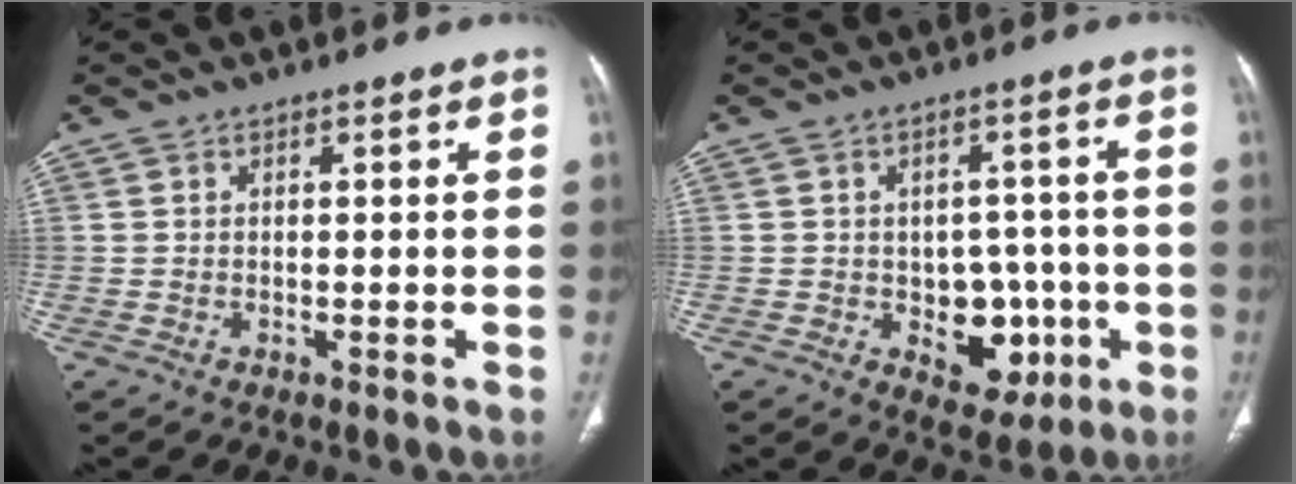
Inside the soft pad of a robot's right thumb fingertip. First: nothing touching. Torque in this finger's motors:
{"motor_torque": [3.36, 1.64, 0.40, -0.81, 0.02]}